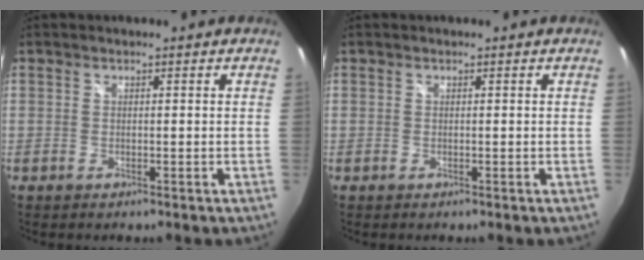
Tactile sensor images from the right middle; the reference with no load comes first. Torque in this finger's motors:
{"motor_torque": [0.00, 0.00, -0.01, 0.00]}